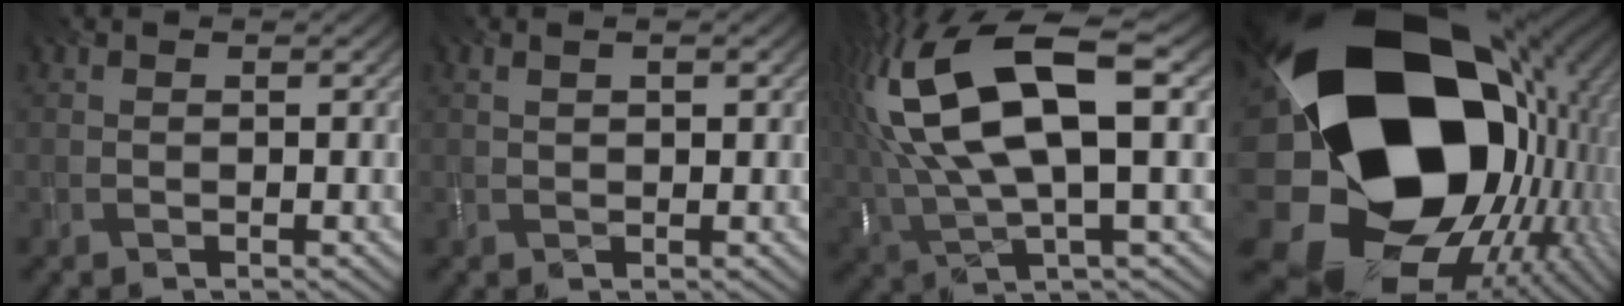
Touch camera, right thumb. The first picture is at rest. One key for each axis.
{"total": 1.7, "fx": 0.8, "fy": 0.7, "fz": 1.4, "tx": -0.028, "ty": 0.002, "tz": 0.020}
{"total": 17.7, "fx": 4.5, "fy": 6.5, "fz": 15.9, "tx": -0.356, "ty": 0.026, "tz": 0.083}
{"total": 23.8, "fx": 1.0, "fy": 18.0, "fz": 15.5, "tx": -0.319, "ty": -0.086, "tz": 0.041}